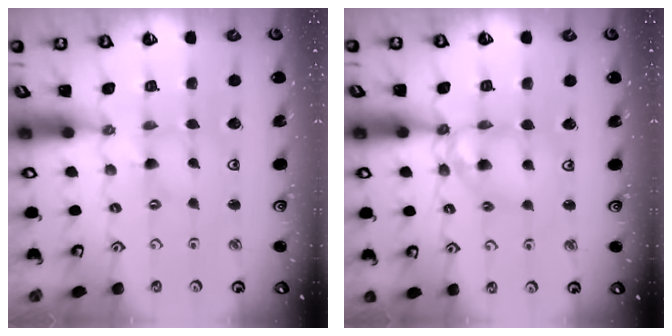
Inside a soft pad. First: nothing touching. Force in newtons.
{"total": 12.4, "press": 12.4, "slide": 1.1}